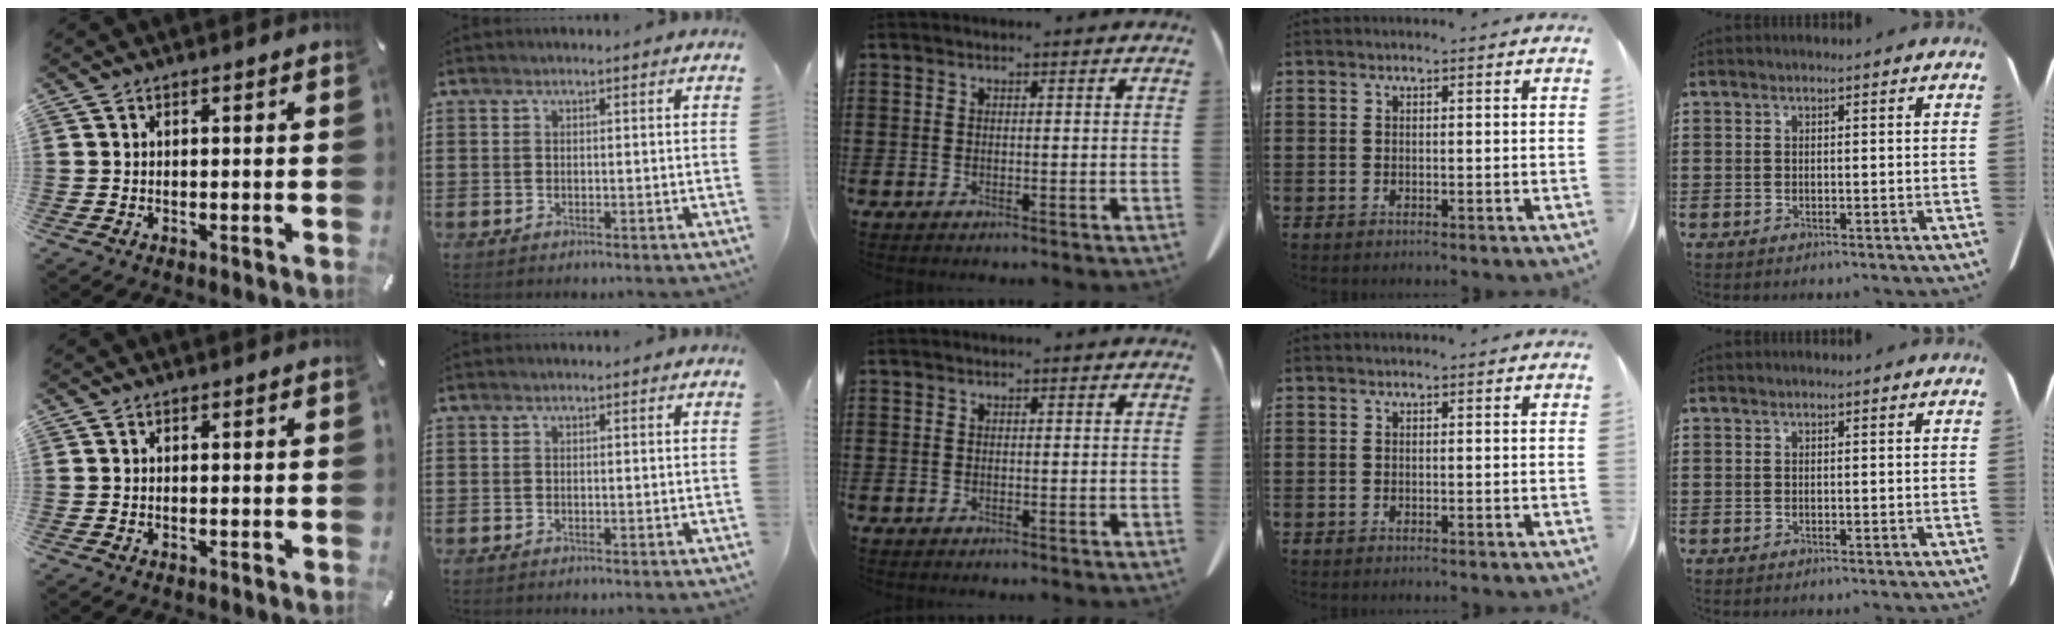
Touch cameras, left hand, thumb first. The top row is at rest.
{}